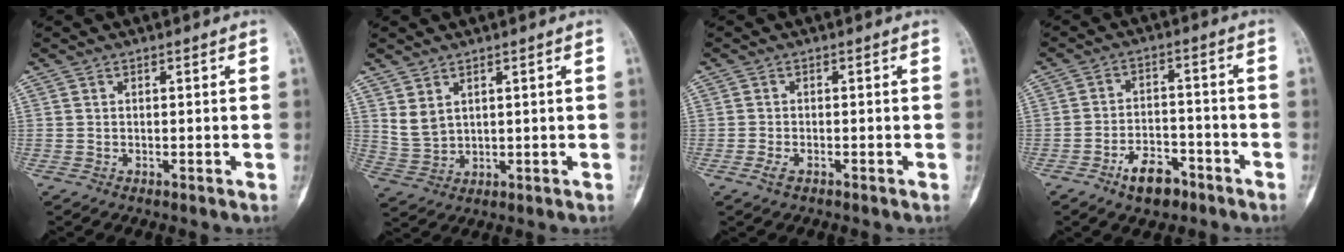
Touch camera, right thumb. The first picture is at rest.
{"total": 4.3, "force": [2.2, 2.7, 2.6], "torque": [-0.044, -0.013, 0.057]}
{"total": 1.9, "force": [-1.1, 0.8, 1.3], "torque": [-0.031, 0.001, -0.023]}
{"total": 7.6, "force": [-4.8, 4.1, 4.2], "torque": [-0.054, 0.037, -0.080]}